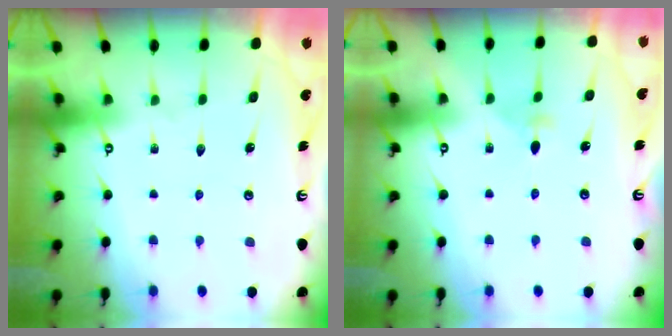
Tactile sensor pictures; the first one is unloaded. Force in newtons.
{"total": 3.0, "press": 2.9, "slide": 0.5}